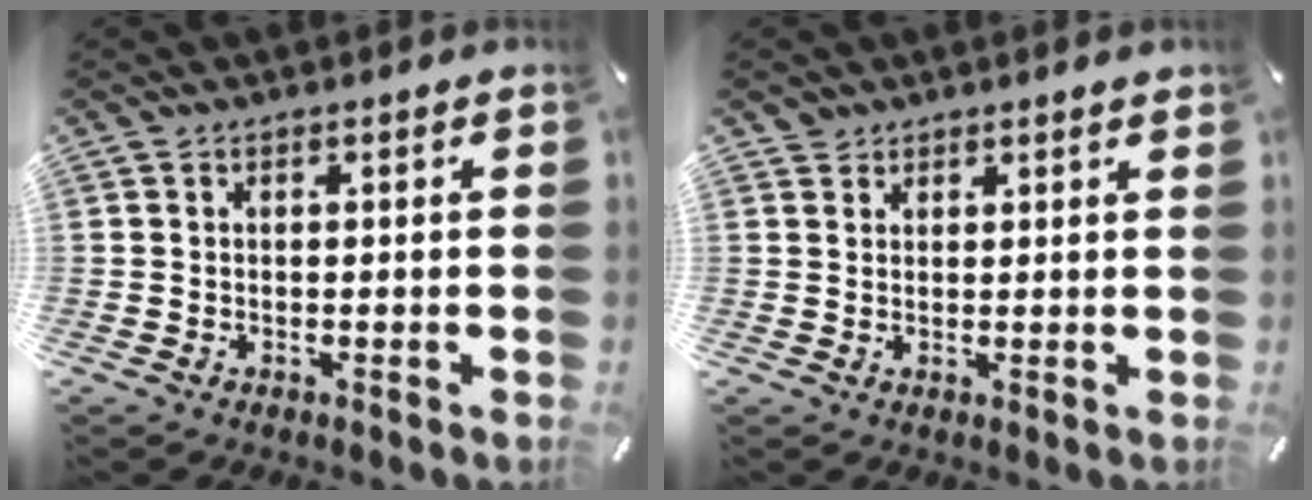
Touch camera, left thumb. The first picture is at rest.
{"total": 1.7, "force": [1.5, 0.8, 0.2], "torque": [-0.006, -0.002, 0.030]}